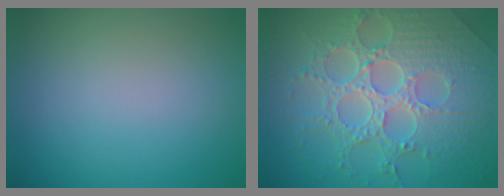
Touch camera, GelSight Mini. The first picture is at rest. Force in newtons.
{"total": 8.3, "press": 6.2, "slide": 5.5}